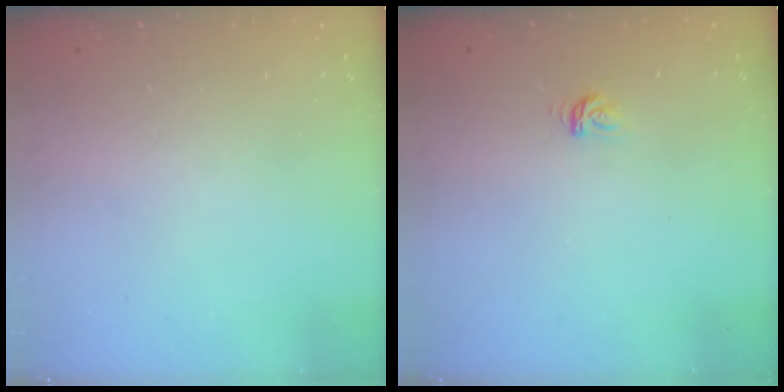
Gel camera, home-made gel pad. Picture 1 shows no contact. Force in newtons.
{"total": 3.6, "press": 3.6, "slide": 0.3}